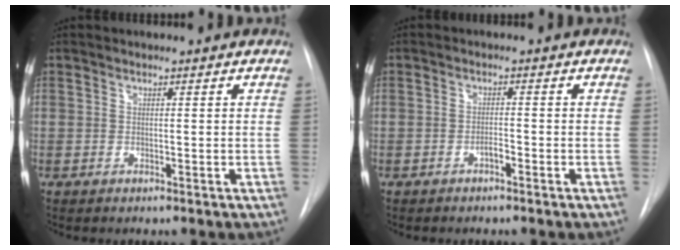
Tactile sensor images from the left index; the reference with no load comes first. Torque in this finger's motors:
{"motor_torque": [0.22, 0.12, 0.02, 0.00]}